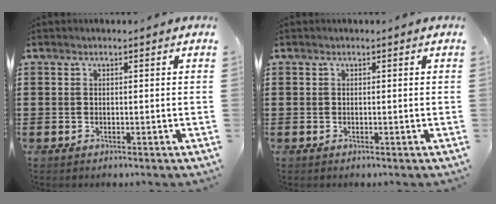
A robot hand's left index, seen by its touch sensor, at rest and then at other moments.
{"total": 0.0}